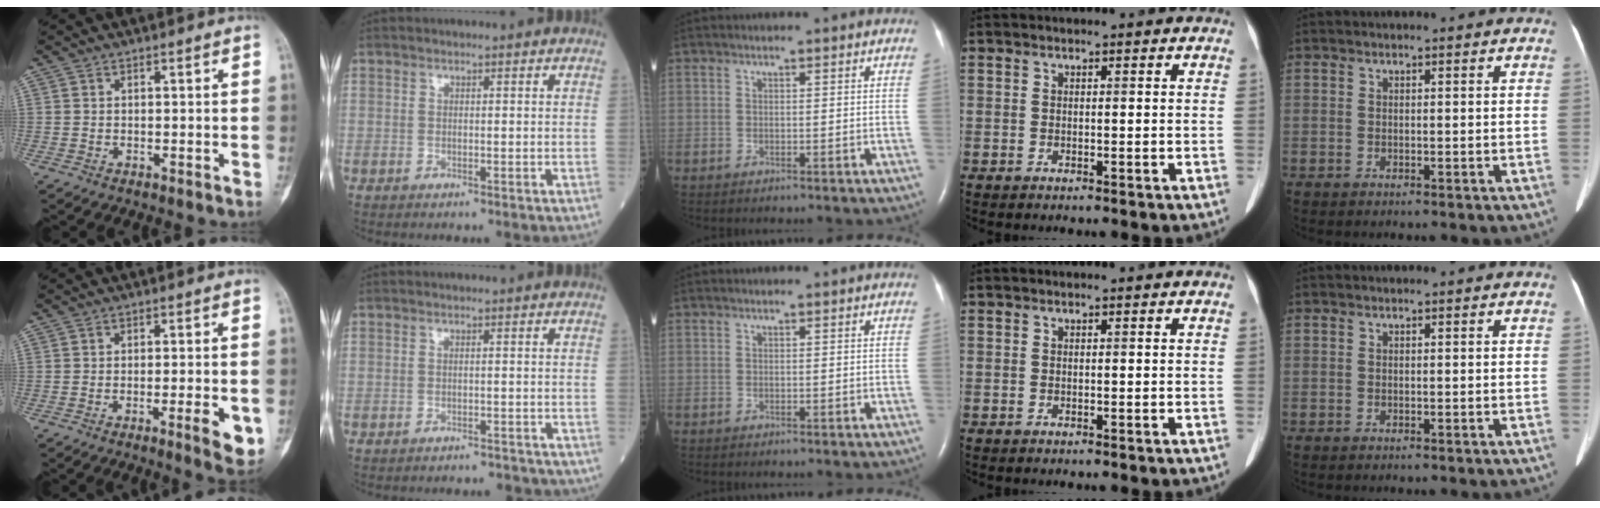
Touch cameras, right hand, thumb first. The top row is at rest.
{"thumb": {"total": 6.3, "force": [-2.2, 1.3, 5.8], "torque": [-0.074, -0.005, -0.028]}, "index": {"total": 3.9, "force": [-3.6, 1.5, 0.5], "torque": [-0.006, 0.000, -0.038]}}